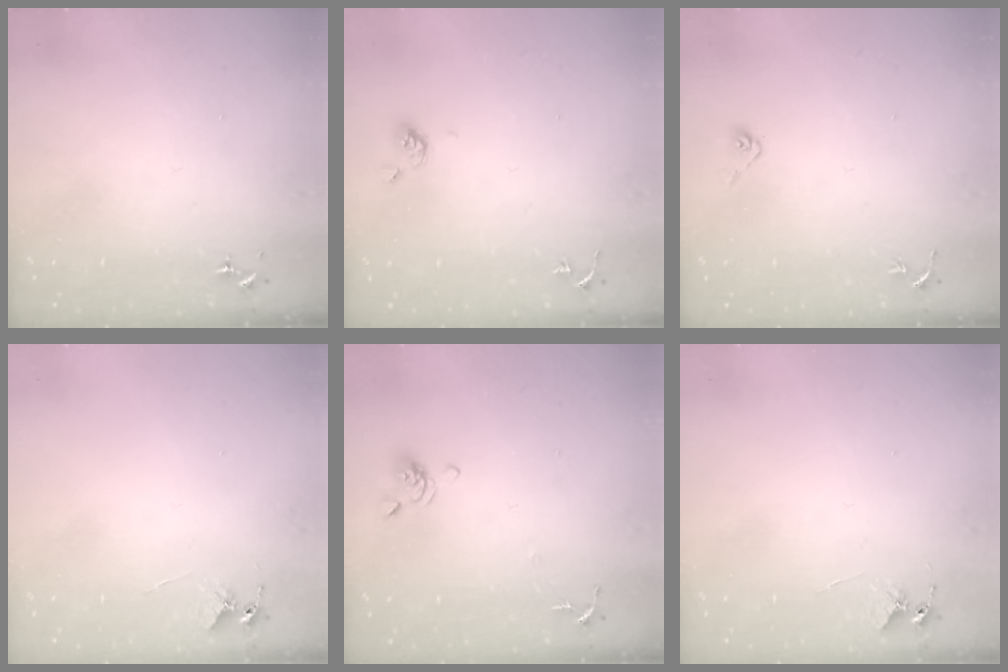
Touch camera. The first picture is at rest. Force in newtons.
{"total": 5.1, "press": 4.9, "slide": 1.4}
{"total": 4.0, "press": 3.6, "slide": 1.8}
{"total": 4.9, "press": 4.9, "slide": 0.3}
{"total": 6.9, "press": 6.7, "slide": 1.6}
{"total": 4.9, "press": 4.9, "slide": 0.3}